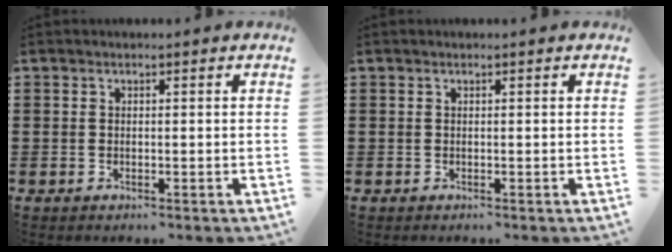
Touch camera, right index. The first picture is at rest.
{"total": 0.0}